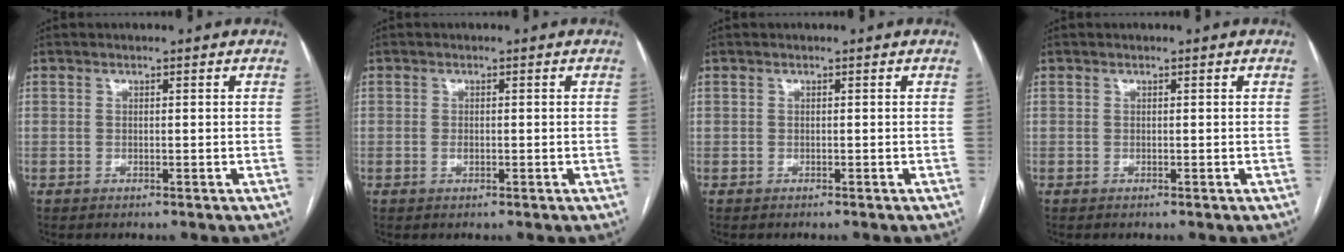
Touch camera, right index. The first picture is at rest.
{"total": 0.8, "force": [-0.2, 0.4, 0.6], "torque": [-0.011, 0.001, -0.003]}
{"total": 0.0}
{"total": 0.0}